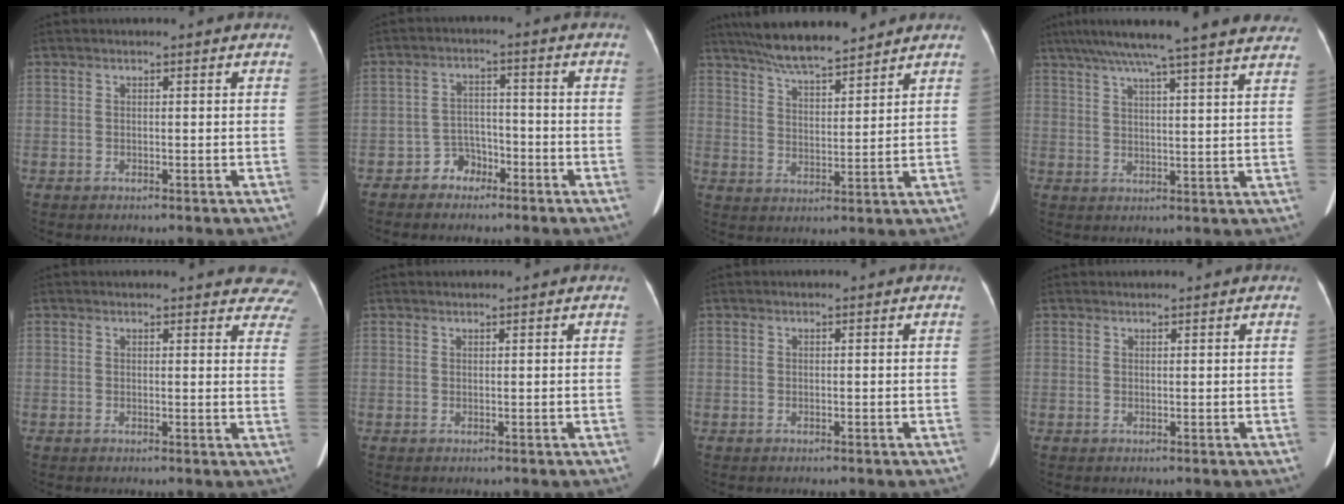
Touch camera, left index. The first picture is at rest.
{"total": 4.6, "force": [-4.0, 2.4, 0.0], "torque": [0.004, 0.009, -0.071]}
{"total": 9.5, "force": [8.5, 1.1, 4.2], "torque": [-0.072, 0.015, 0.145]}
{"total": 22.1, "force": [18.9, 0.6, 11.4], "torque": [-0.186, 0.011, 0.241]}
{"total": 13.3, "force": [12.3, 3.3, 3.8], "torque": [-0.005, -0.023, 0.109]}
{"total": 0.8, "force": [-0.6, -0.2, -0.4], "torque": [0.007, 0.009, -0.009]}
{"total": 0.0}
{"total": 1.0, "force": [0.9, 0.1, 0.1], "torque": [-0.004, 0.014, 0.017]}